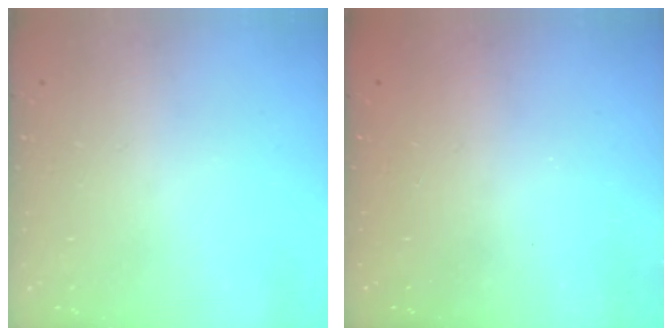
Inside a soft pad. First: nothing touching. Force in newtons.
{"total": 2.6, "press": 2.4, "slide": 0.8}